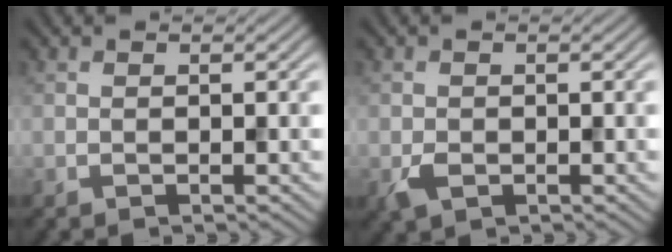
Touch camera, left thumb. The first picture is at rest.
{"total": 1.9, "force": [-0.6, 1.4, 1.1], "torque": [-0.028, -0.009, -0.012]}